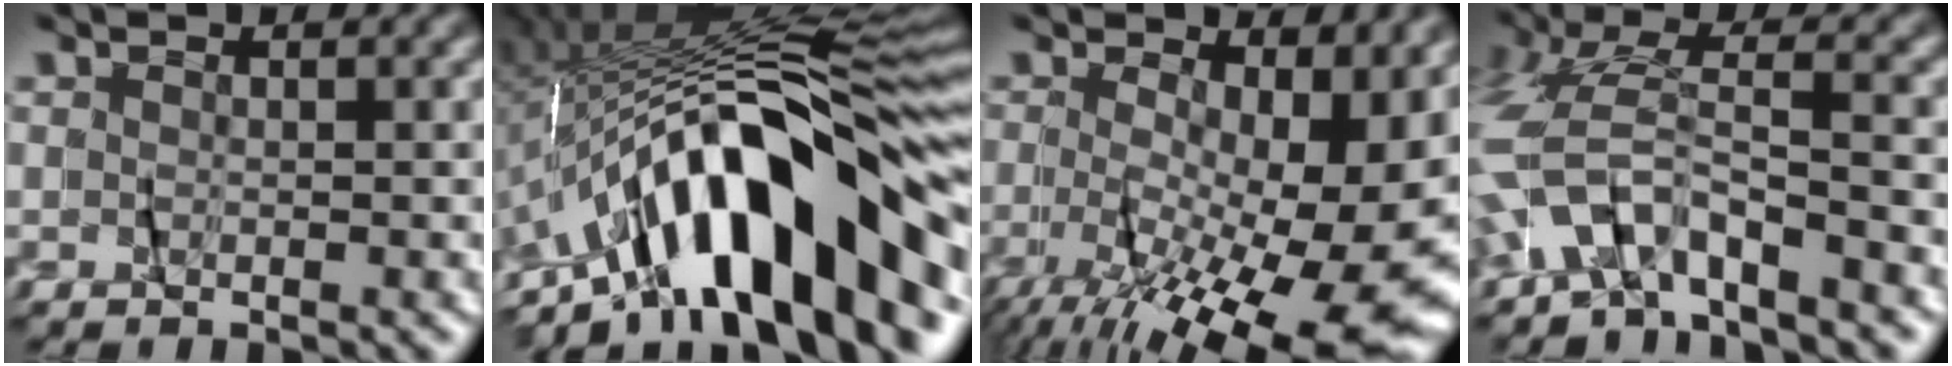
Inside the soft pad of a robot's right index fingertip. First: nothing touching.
{"total": 16.2, "force": [-6.4, 4.9, 14.1], "torque": [-0.230, 0.013, -0.092]}
{"total": 9.8, "force": [-2.9, 3.2, 8.8], "torque": [-0.104, -0.036, -0.024]}
{"total": 4.2, "force": [-3.4, 1.4, 1.9], "torque": [-0.089, -0.009, -0.061]}